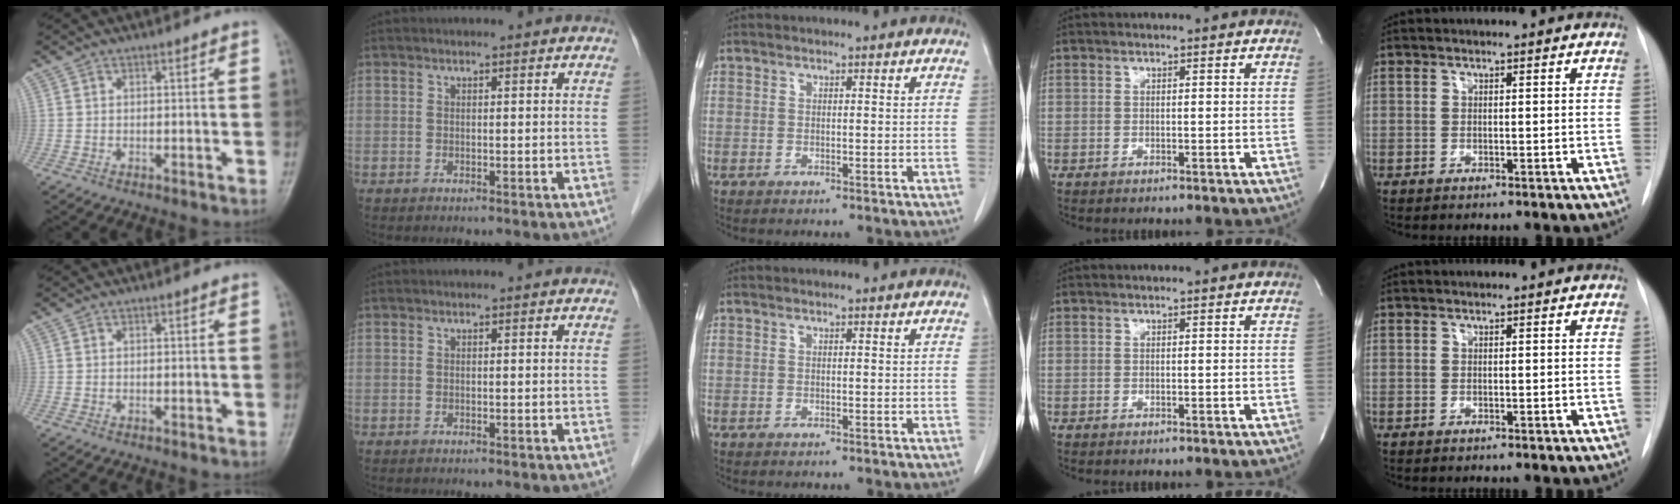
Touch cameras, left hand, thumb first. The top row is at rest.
{}